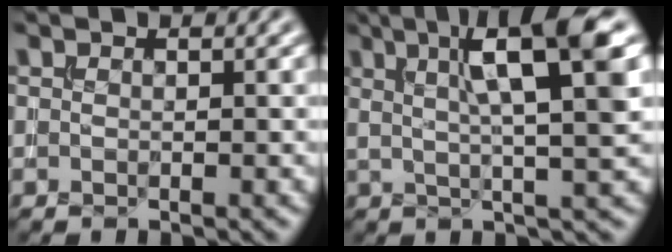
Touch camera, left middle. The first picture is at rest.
{"total": 8.6, "force": [3.0, 1.5, 7.9], "torque": [-0.096, 0.013, 0.041]}